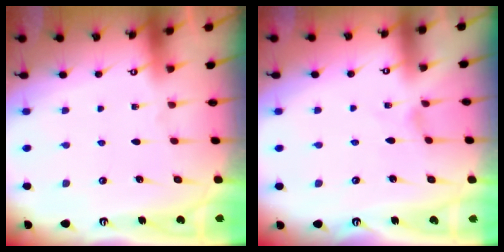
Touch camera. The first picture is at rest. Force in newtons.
{"total": 0.0}